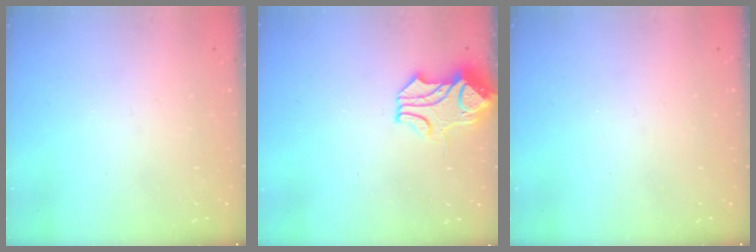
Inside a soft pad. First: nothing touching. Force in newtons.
{"total": 1.5, "press": 0.8, "slide": 1.3}
{"total": 0.0}